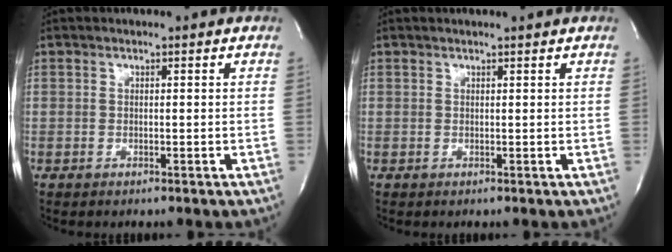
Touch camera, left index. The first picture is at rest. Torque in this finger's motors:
{"motor_torque": [0.27, -0.22, -0.02, -0.01]}